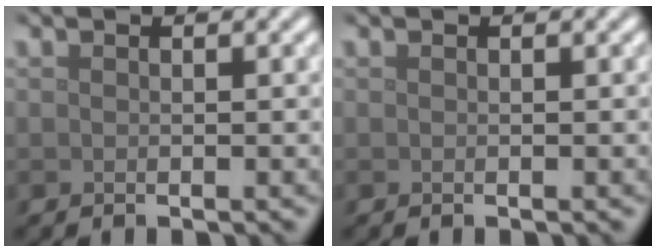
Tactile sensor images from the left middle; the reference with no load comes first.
{"total": 0.0}